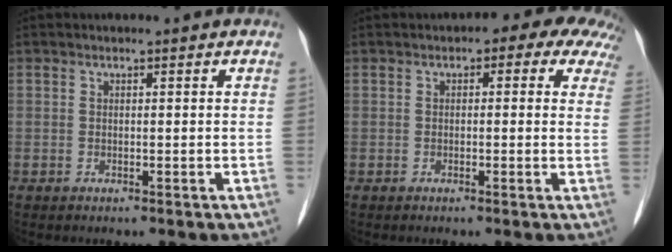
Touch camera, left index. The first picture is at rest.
{"total": 7.8, "force": [4.9, 3.4, 5.0], "torque": [-0.040, 0.022, 0.037]}